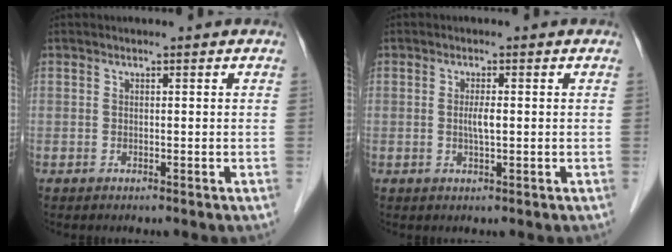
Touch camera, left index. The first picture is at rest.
{"total": 2.0, "force": [-0.1, 0.2, 2.0], "torque": [-0.041, -0.003, -0.002]}